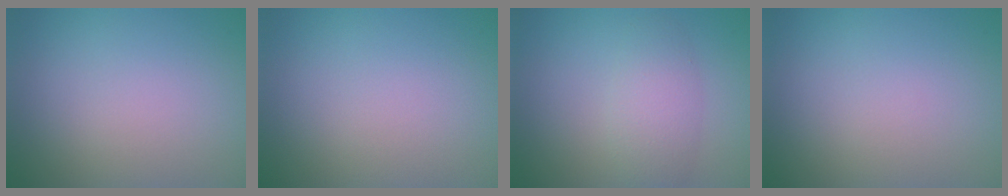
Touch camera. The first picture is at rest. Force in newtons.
{"total": 0.0}
{"total": 2.9, "press": 2.9, "slide": 0.2}
{"total": 0.0}